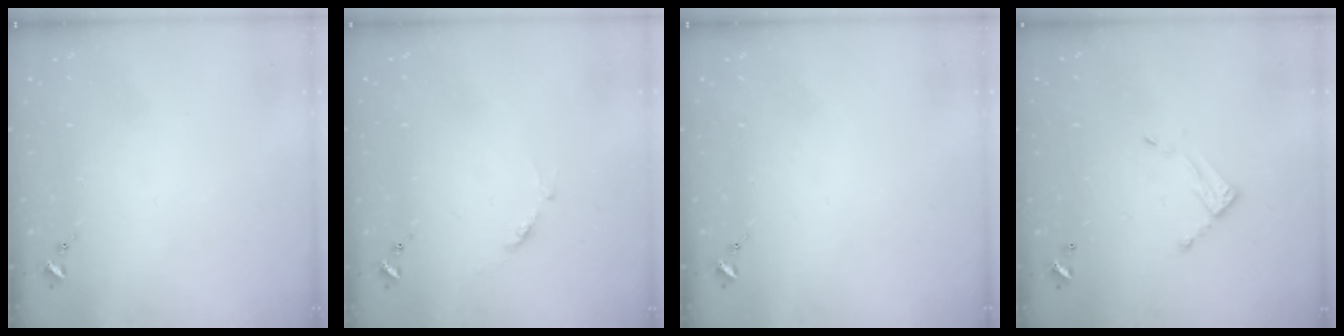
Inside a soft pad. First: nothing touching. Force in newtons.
{"total": 4.7, "press": 4.7, "slide": 0.5}
{"total": 0.0}
{"total": 7.2, "press": 7.2, "slide": 0.3}